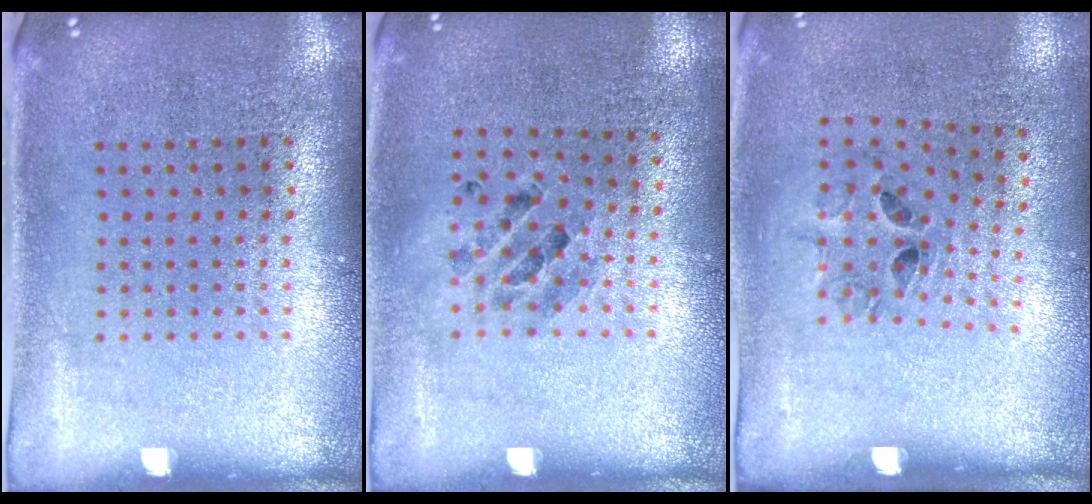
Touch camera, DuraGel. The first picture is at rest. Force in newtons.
{"total": 0.8, "press": 0.8, "slide": 0.0}
{"total": 1.3, "press": 0.7, "slide": 1.2}